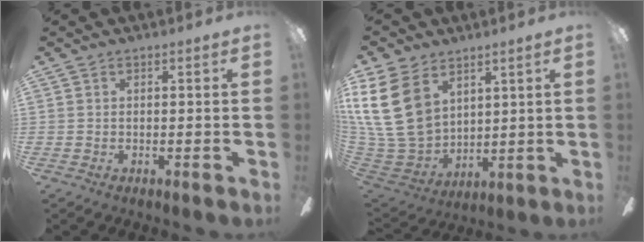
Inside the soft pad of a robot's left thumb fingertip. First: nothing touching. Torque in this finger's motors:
{"motor_torque": [2.14, 2.18, 1.44, -1.33, 0.27]}